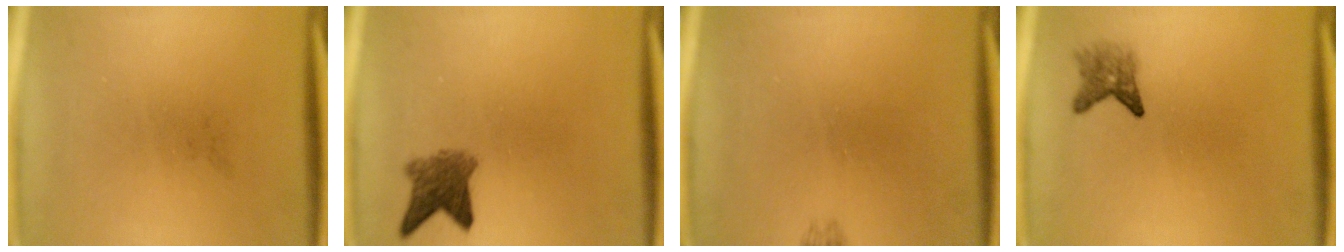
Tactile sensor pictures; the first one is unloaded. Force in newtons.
{"total": 4.1}
{"total": 0.7}
{"total": 2.4}